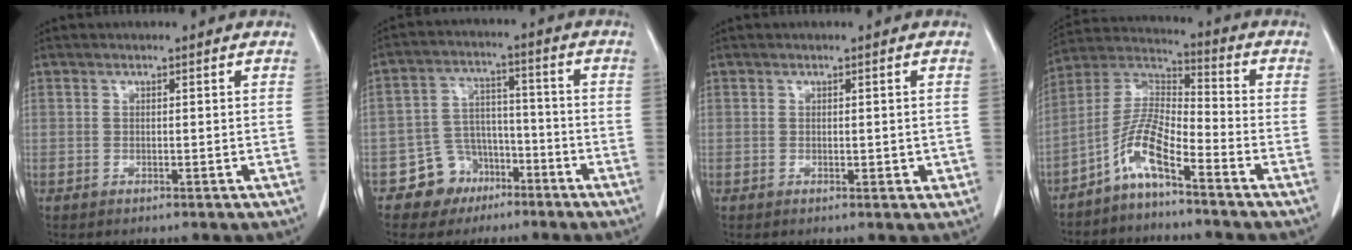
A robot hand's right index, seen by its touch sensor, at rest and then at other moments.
{"total": 7.4, "force": [-4.3, 5.9, 0.9], "torque": [-0.009, 0.017, -0.066]}
{"total": 1.6, "force": [-0.1, 0.9, 1.3], "torque": [-0.015, -0.001, 0.003]}
{"total": 8.2, "force": [-5.3, 1.0, 6.2], "torque": [-0.135, 0.013, -0.111]}